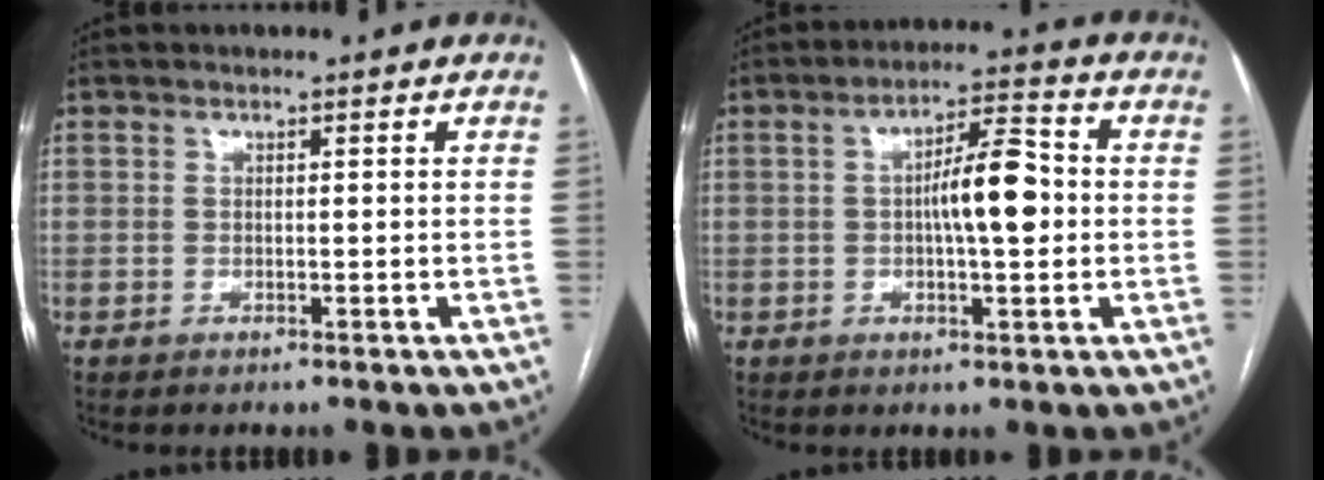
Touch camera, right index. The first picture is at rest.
{"total": 8.5, "force": [0.0, 2.0, 8.3], "torque": [-0.141, 0.017, -0.001]}